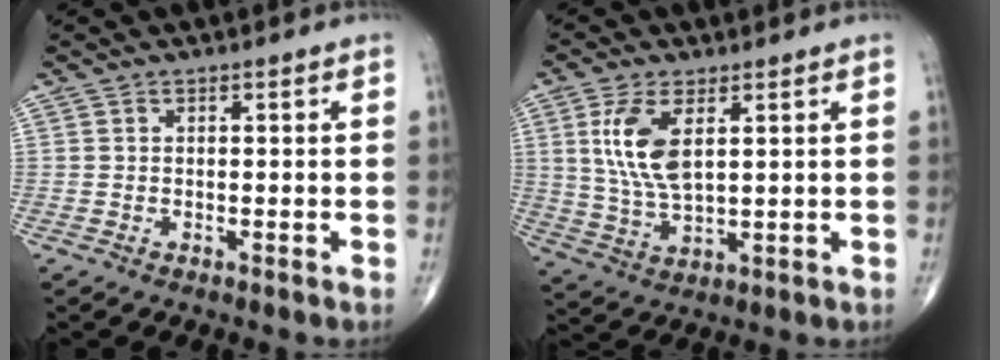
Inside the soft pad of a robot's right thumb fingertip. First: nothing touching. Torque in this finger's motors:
{"motor_torque": [-0.48, 1.05, 1.10, 0.10, 0.41]}